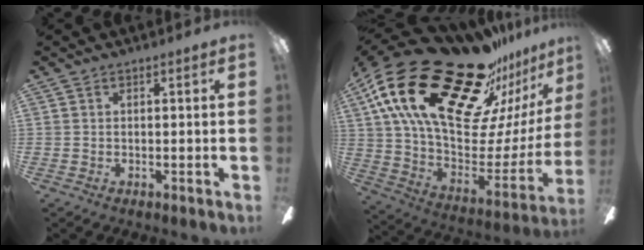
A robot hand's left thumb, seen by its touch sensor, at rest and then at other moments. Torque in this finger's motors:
{"motor_torque": [2.44, 2.57, 1.95, -0.82, 0.33]}